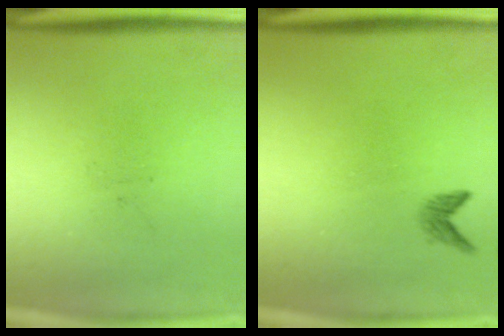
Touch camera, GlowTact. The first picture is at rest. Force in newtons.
{"total": 1.1}